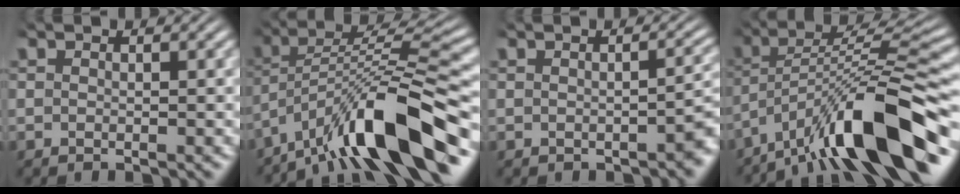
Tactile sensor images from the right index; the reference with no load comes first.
{"total": 8.0, "force": [-2.0, 3.1, 7.2], "torque": [-0.118, -0.007, -0.019]}
{"total": 2.0, "force": [-1.1, 0.6, 1.6], "torque": [-0.012, 0.002, -0.015]}
{"total": 9.1, "force": [-2.1, 3.3, 8.2], "torque": [-0.129, -0.005, -0.019]}